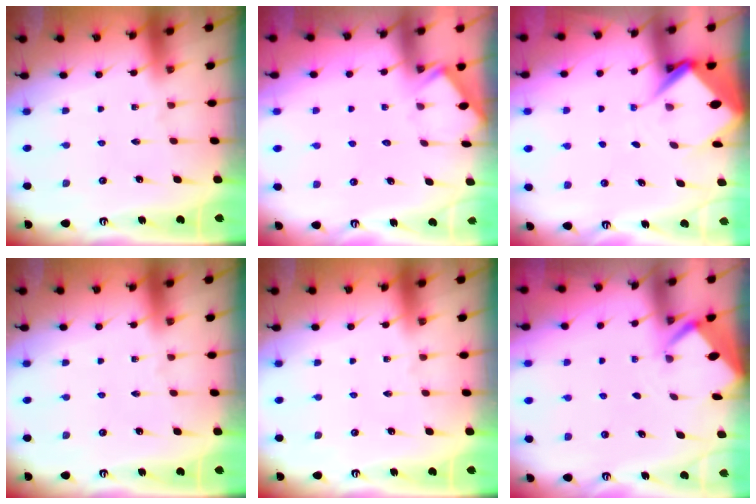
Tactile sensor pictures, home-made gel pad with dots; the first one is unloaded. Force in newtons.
{"total": 3.2, "press": 3.1, "slide": 0.4}
{"total": 6.1, "press": 6.1, "slide": 0.5}
{"total": 0.0}
{"total": 0.0}
{"total": 2.2, "press": 2.2, "slide": 0.2}